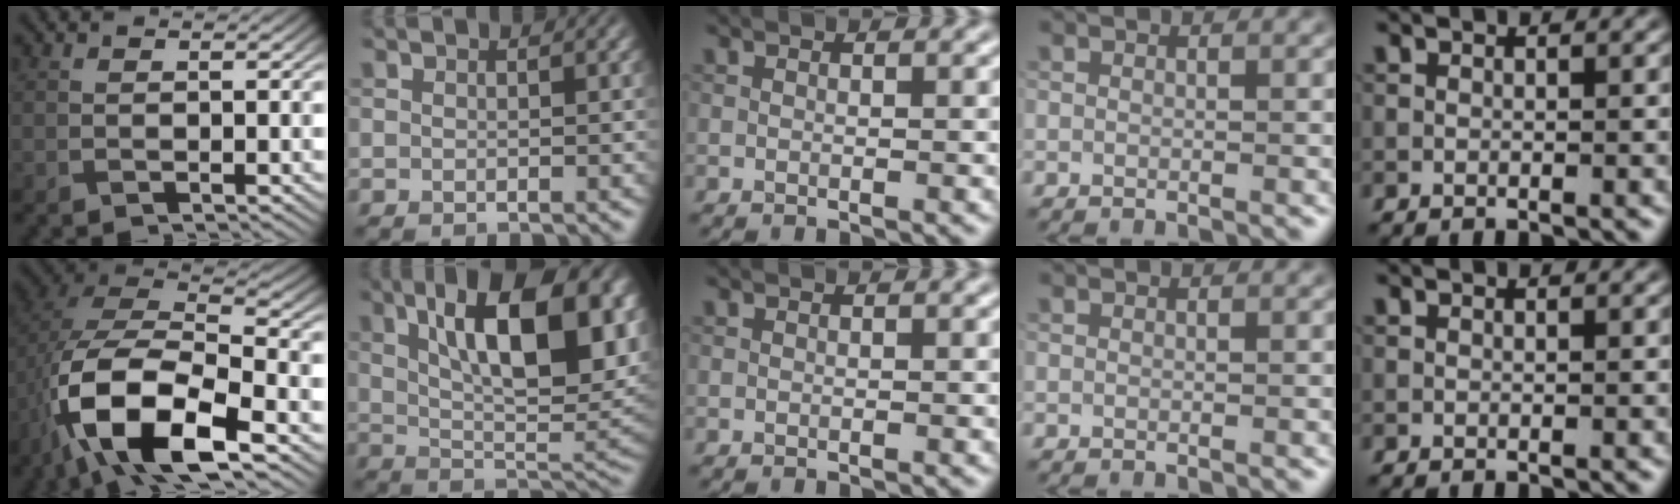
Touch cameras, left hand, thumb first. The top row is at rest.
{"thumb": {"total": 16.1, "force": [-6.8, 7.8, 12.3], "torque": [-0.261, -0.033, -0.124]}, "index": {"total": 14.6, "force": [5.6, 5.4, 12.4], "torque": [-0.183, 0.005, 0.089]}}